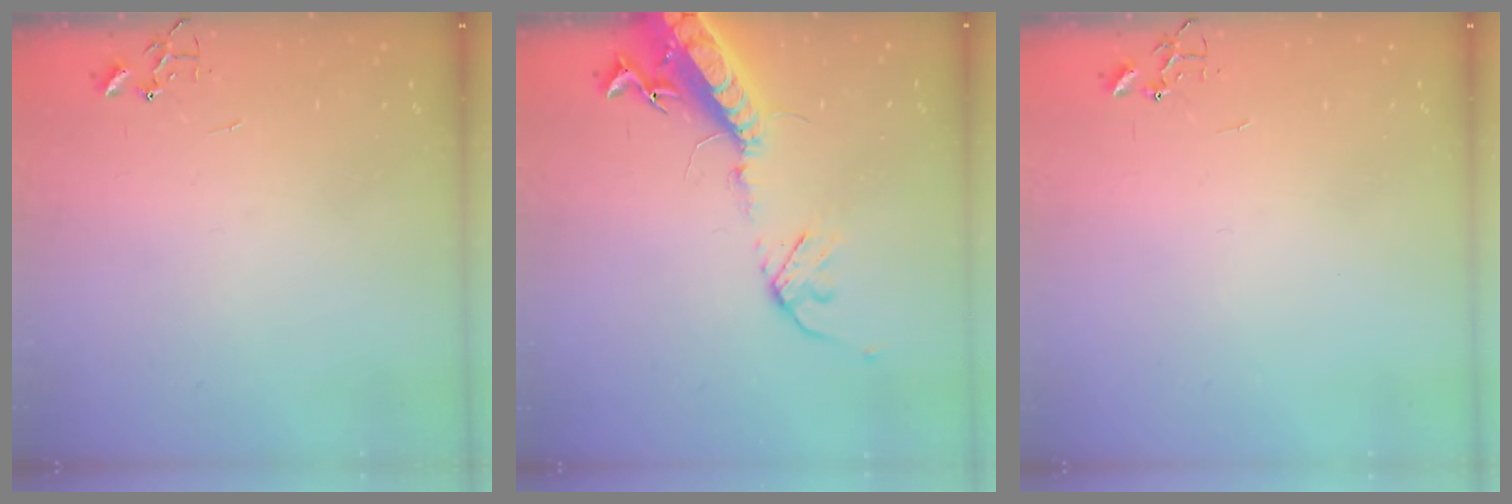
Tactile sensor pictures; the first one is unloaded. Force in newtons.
{"total": 17.1, "press": 16.6, "slide": 4.0}
{"total": 0.0}